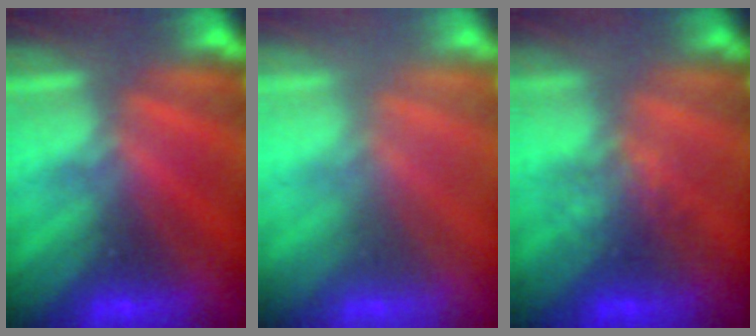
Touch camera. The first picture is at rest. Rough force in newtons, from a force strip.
{"total": 3.0}
{"total": 3.8}